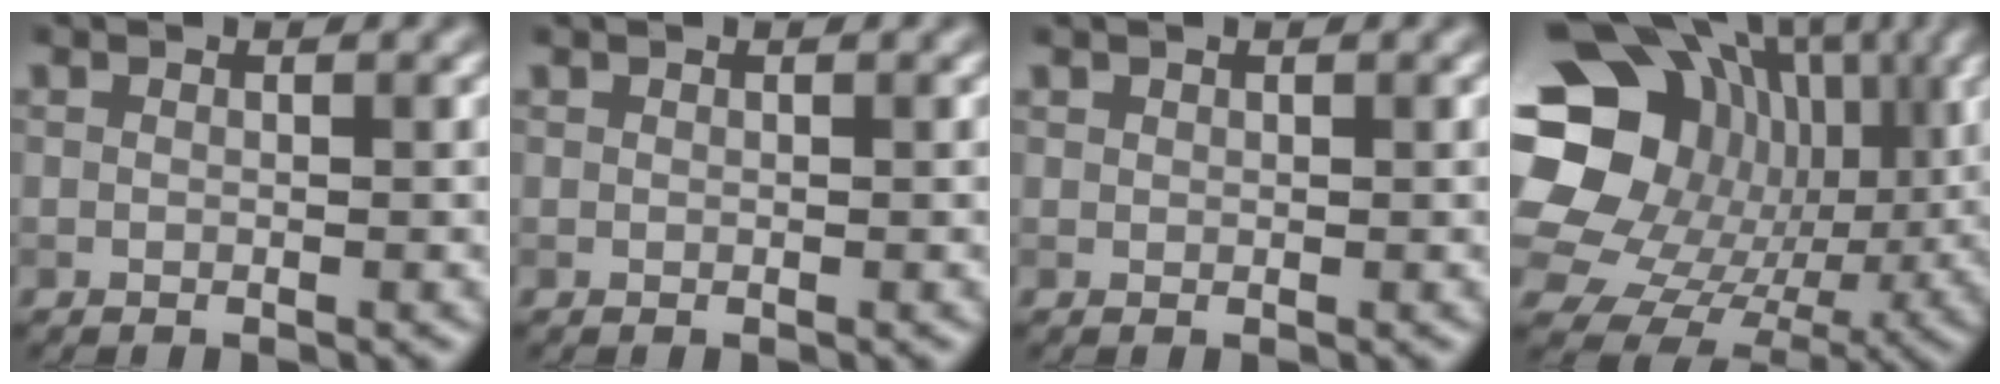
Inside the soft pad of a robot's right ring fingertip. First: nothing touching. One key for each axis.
{"total": 0.0}
{"total": 0.5, "fx": 0.5, "fy": 0.3, "fz": 0.0, "tx": 0.003, "ty": 0.000, "tz": 0.011}
{"total": 22.6, "fx": 4.3, "fy": 19.0, "fz": 11.5, "tx": -0.229, "ty": 0.033, "tz": 0.061}